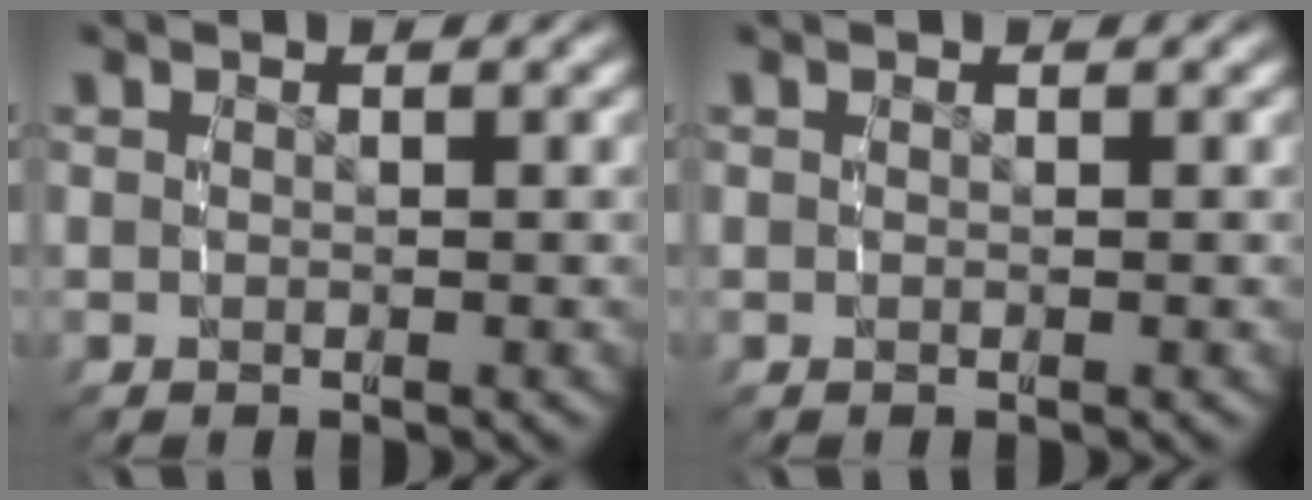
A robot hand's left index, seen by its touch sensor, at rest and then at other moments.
{"total": 0.0}